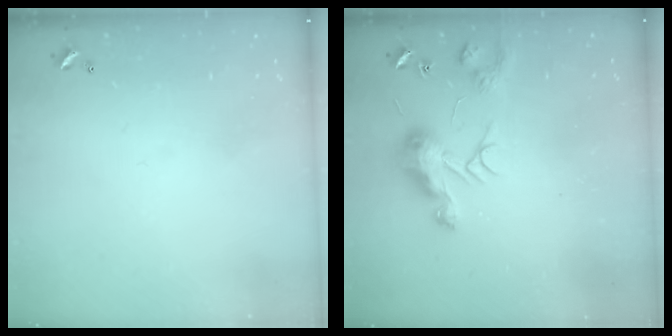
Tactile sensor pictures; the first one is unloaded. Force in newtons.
{"total": 8.8, "press": 8.8, "slide": 0.0}